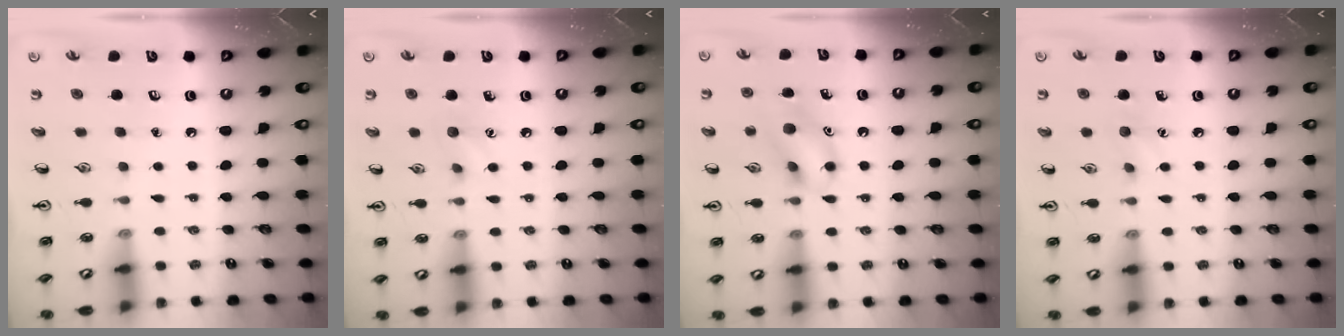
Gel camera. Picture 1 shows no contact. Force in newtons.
{"total": 5.6, "press": 5.3, "slide": 1.8}
{"total": 10.7, "press": 10.6, "slide": 1.4}
{"total": 6.2, "press": 5.9, "slide": 1.9}